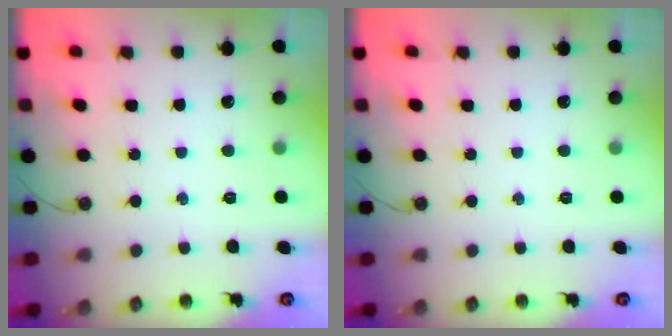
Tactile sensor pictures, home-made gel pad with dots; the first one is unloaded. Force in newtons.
{"total": 0.0}